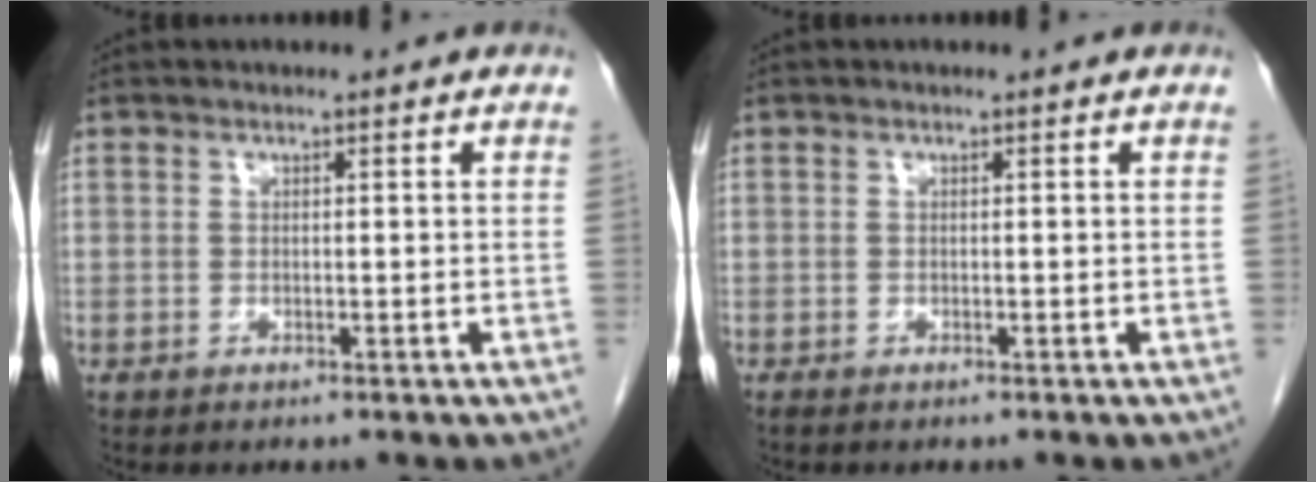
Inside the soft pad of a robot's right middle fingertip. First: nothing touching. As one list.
[{"total": 0.0}]